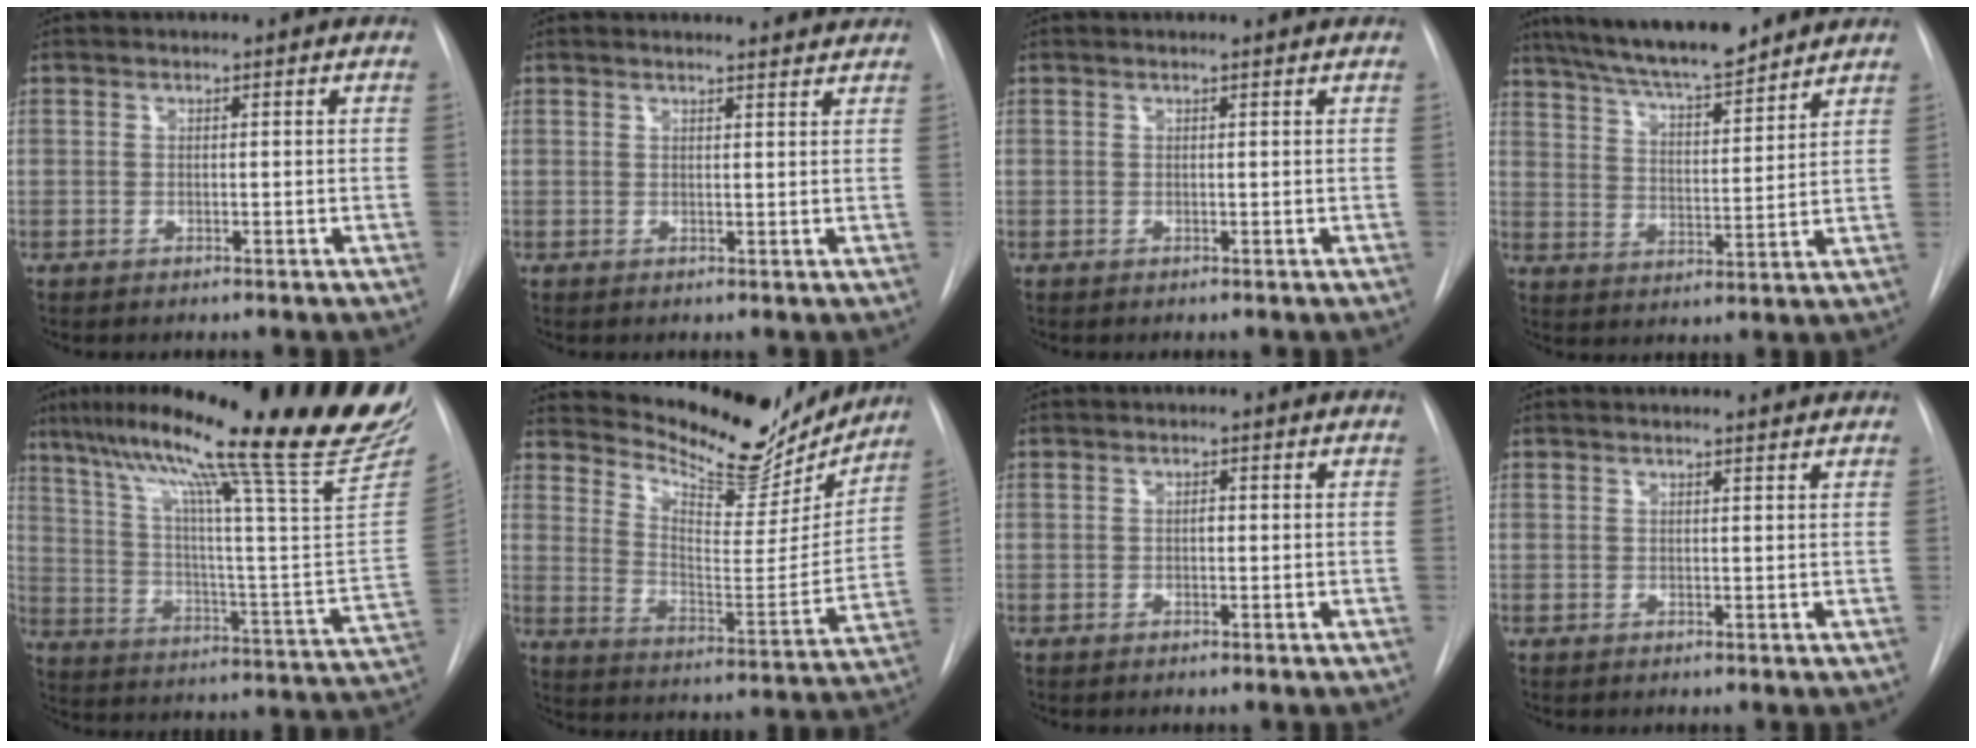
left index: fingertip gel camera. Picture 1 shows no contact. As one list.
[{"total": 6.3, "force": [6.2, 0.6, 0.8], "torque": [-0.007, 0.005, 0.058]}, {"total": 2.2, "force": [2.1, 0.0, 0.3], "torque": [-0.010, 0.009, 0.022]}, {"total": 16.0, "force": [13.9, 2.4, 7.5], "torque": [-0.133, 0.014, 0.228]}, {"total": 31.9, "force": [24.2, 0.0, 20.8], "torque": [-0.281, -0.051, 0.340]}, {"total": 19.4, "force": [17.9, 4.8, 5.8], "torque": [-0.092, -0.044, 0.252]}, {"total": 0.5, "force": [0.0, 0.3, 0.5], "torque": [-0.009, 0.001, -0.001]}, {"total": 4.3, "force": [4.2, 0.3, 0.7], "torque": [-0.014, 0.010, 0.042]}]